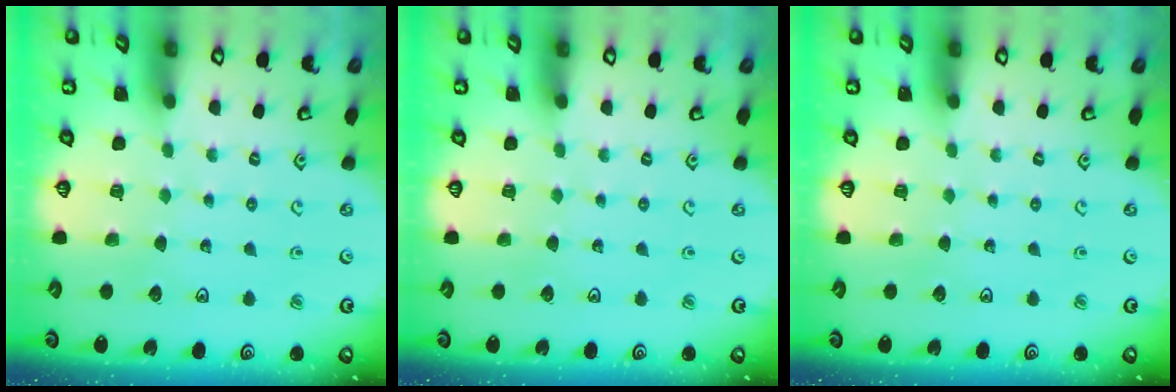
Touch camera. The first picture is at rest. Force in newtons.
{"total": 0.0}
{"total": 0.0}